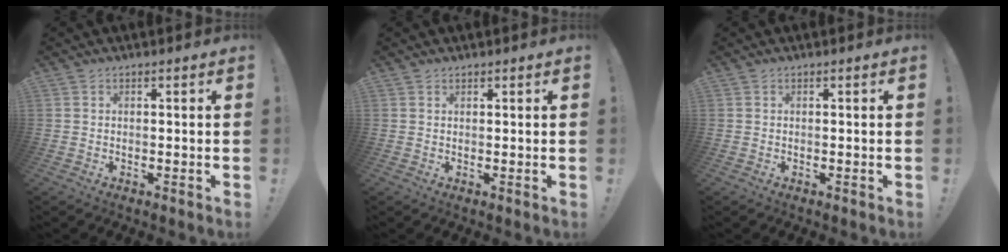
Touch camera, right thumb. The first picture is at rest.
{"total": 0.8, "force": [0.7, 0.1, -0.2], "torque": [0.010, -0.006, 0.015]}
{"total": 0.0}